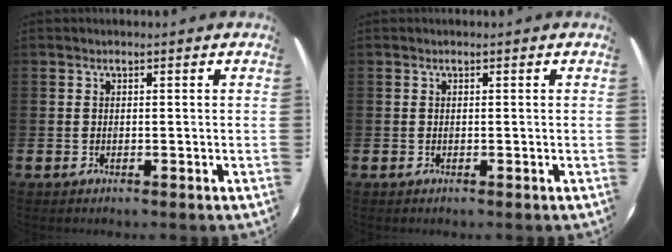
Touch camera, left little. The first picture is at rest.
{"total": 0.0}